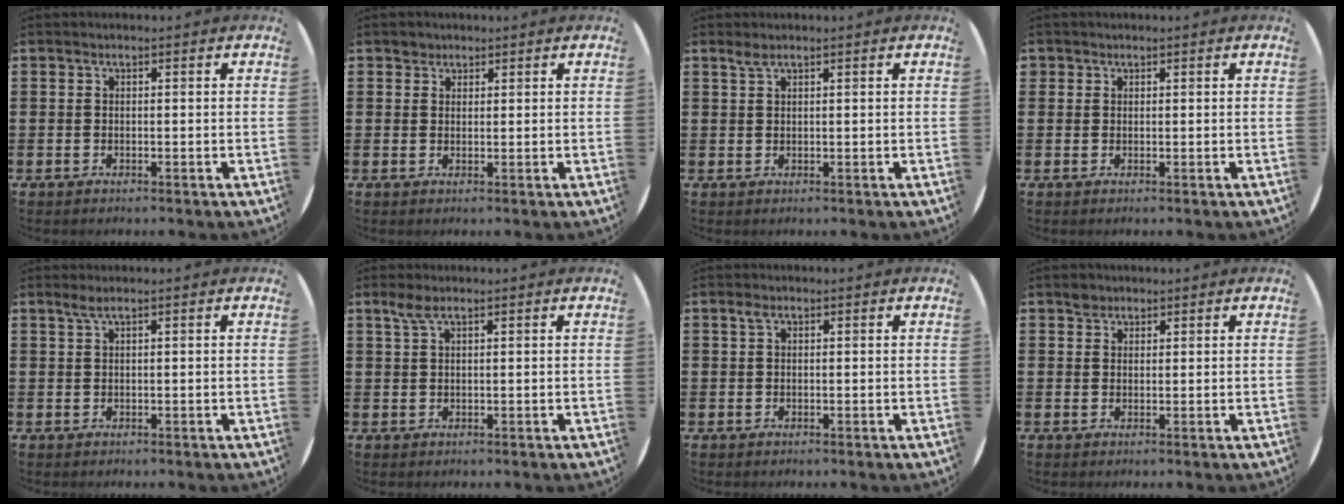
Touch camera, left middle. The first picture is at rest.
{"total": 1.4, "force": [1.2, 0.8, 0.0], "torque": [0.007, -0.002, 0.022]}
{"total": 1.1, "force": [0.9, 0.1, 0.6], "torque": [-0.014, 0.001, 0.016]}
{"total": 0.7, "force": [0.6, 0.4, 0.0], "torque": [-0.002, 0.002, 0.012]}
{"total": 1.2, "force": [0.8, 0.0, 1.0], "torque": [-0.020, 0.001, 0.013]}
{"total": 2.0, "force": [1.3, 0.5, 1.5], "torque": [-0.032, 0.005, 0.023]}
{"total": 1.0, "force": [0.5, 0.6, 0.6], "torque": [-0.005, 0.001, 0.007]}
{"total": 1.6, "force": [1.4, 0.8, 0.1], "torque": [0.011, -0.005, 0.024]}